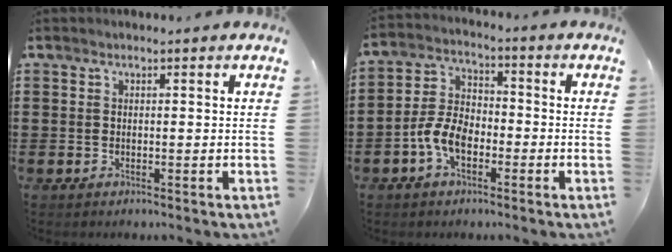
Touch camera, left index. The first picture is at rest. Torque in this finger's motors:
{"motor_torque": [1.25, 0.89, 0.43, 0.11]}